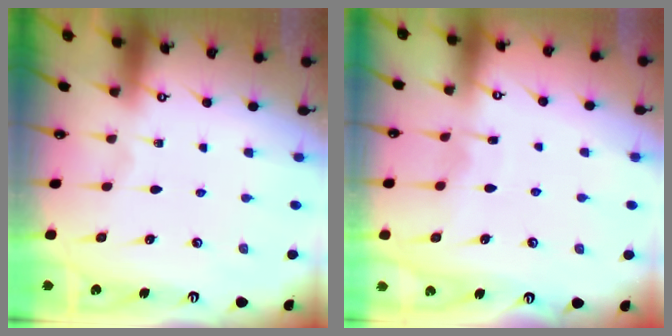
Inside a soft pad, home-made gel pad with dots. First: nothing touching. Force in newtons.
{"total": 5.3, "press": 5.2, "slide": 0.5}